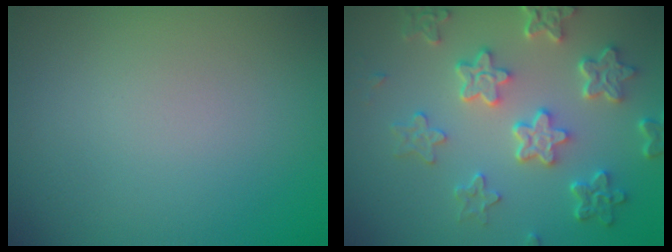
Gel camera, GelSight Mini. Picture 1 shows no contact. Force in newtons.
{"total": 6.2, "press": 4.6, "slide": 4.1}